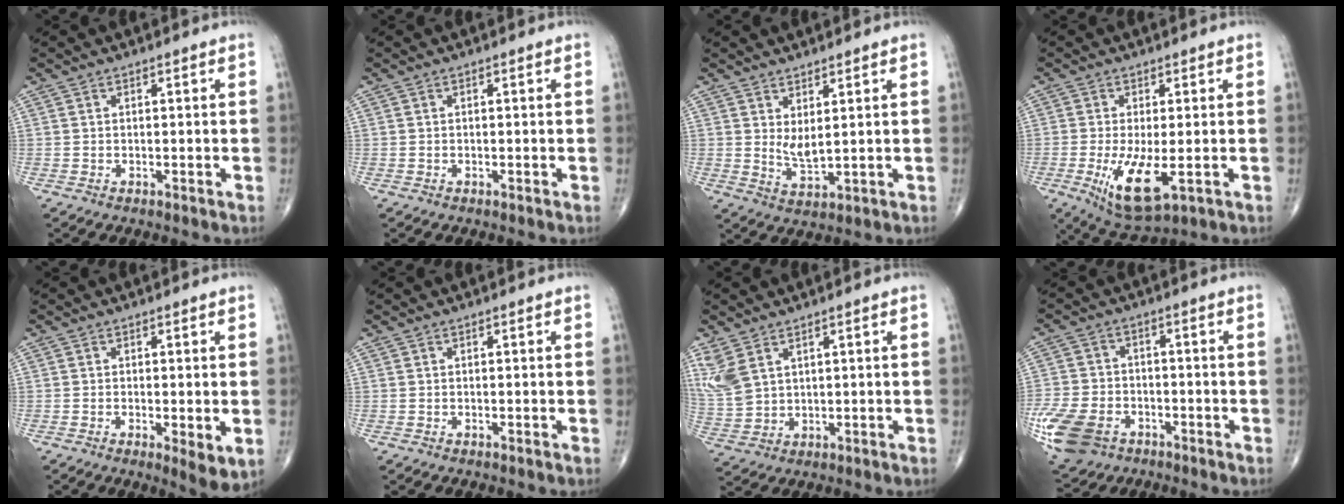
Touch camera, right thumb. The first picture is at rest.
{"total": 0.0}
{"total": 4.0, "force": [1.4, 1.3, 3.5], "torque": [-0.064, -0.024, 0.033]}
{"total": 9.8, "force": [-2.5, 3.4, 8.9], "torque": [-0.167, -0.029, -0.034]}
{"total": 4.5, "force": [-0.7, 1.3, 4.3], "torque": [-0.068, -0.017, -0.013]}
{"total": 0.0}
{"total": 7.3, "force": [4.1, 4.1, 4.5], "torque": [-0.104, -0.009, 0.099]}
{"total": 14.9, "force": [-6.8, 10.4, 8.4], "torque": [-0.197, 0.005, -0.118]}